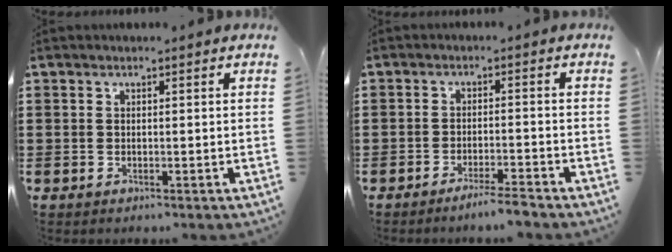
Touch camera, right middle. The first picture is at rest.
{"total": 3.3, "force": [-3.0, -0.3, 1.3], "torque": [-0.019, 0.000, -0.057]}